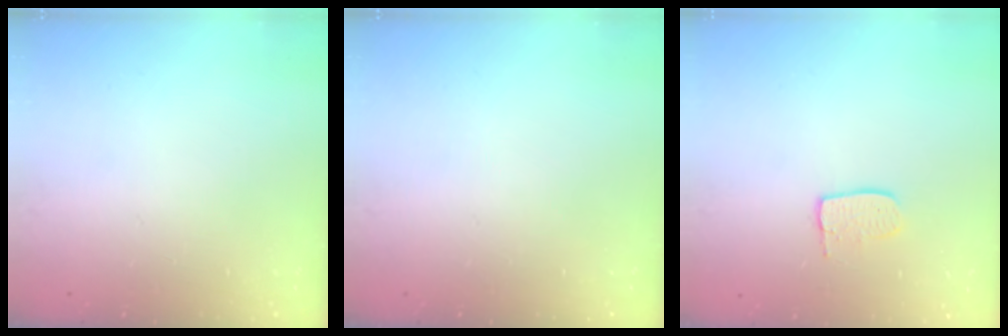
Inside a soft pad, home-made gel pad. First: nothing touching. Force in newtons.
{"total": 0.0}
{"total": 6.3, "press": 6.3, "slide": 0.4}